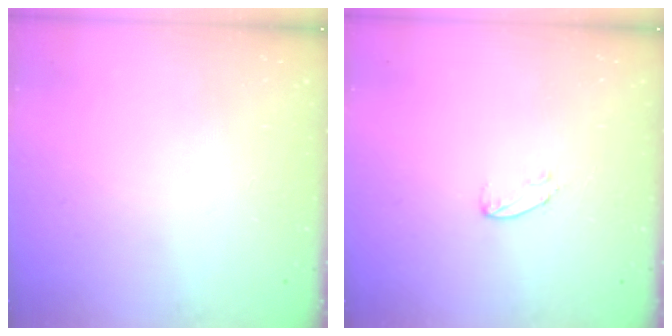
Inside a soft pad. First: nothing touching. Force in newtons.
{"total": 5.4, "press": 5.4, "slide": 0.4}